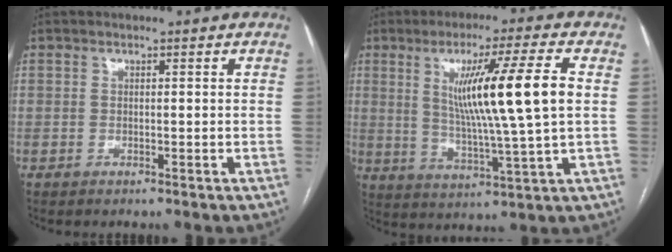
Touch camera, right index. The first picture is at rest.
{"total": 13.9, "force": [2.8, -1.1, 13.6], "torque": [-0.232, -0.005, 0.049]}